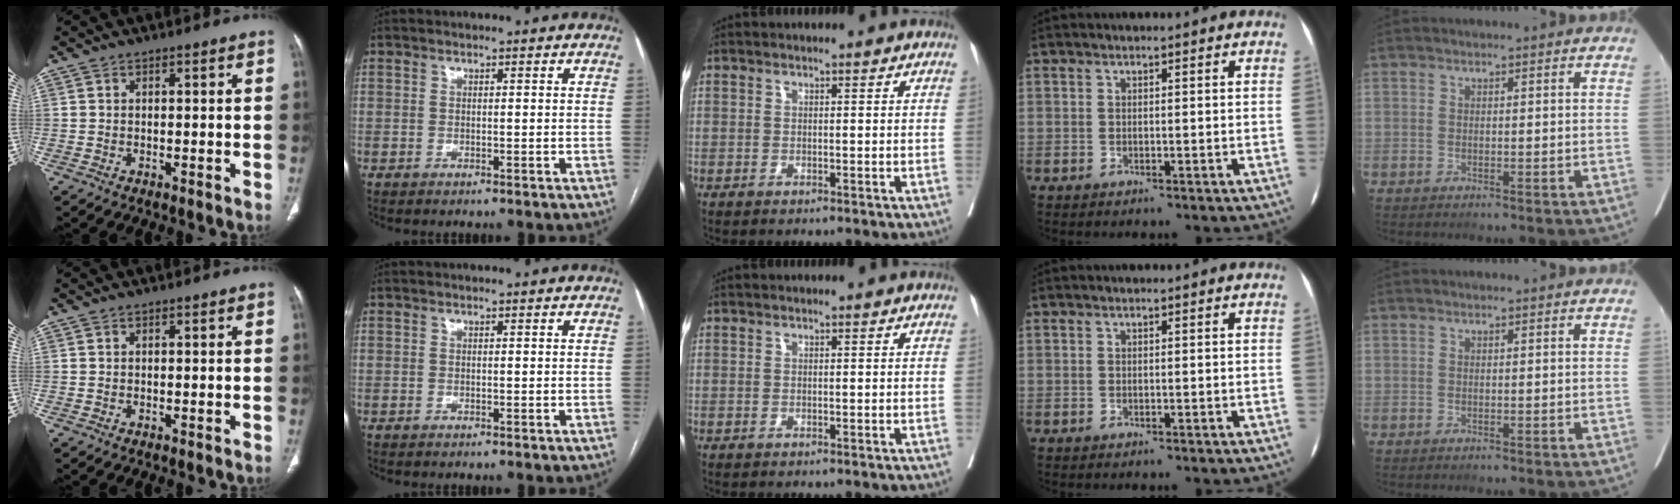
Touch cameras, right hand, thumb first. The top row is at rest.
{}